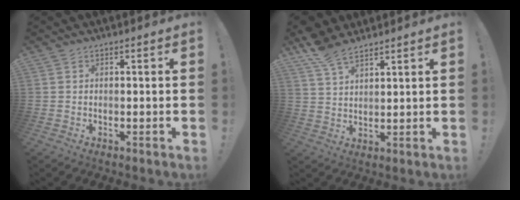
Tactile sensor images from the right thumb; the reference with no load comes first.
{"total": 8.4, "force": [6.8, 3.1, 4.0], "torque": [-0.086, -0.030, 0.132]}